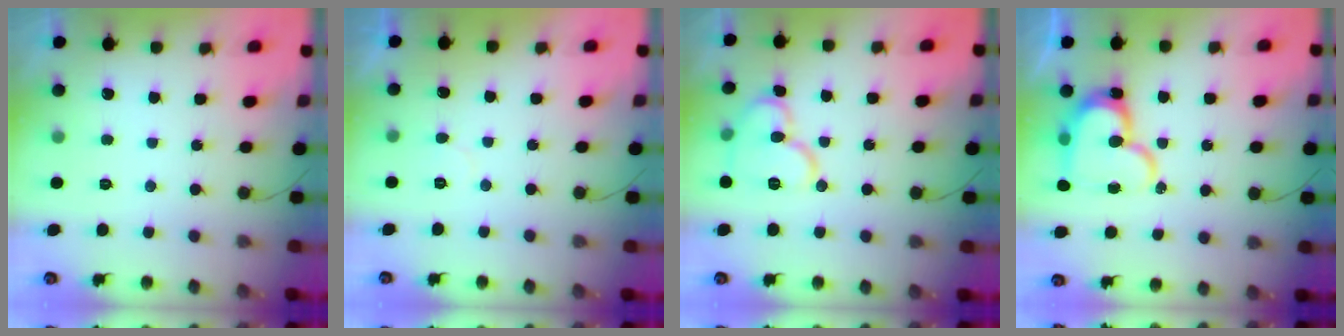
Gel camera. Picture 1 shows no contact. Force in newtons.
{"total": 3.0, "press": 3.0, "slide": 0.2}
{"total": 12.0, "press": 11.9, "slide": 0.9}
{"total": 17.5, "press": 17.5, "slide": 1.2}